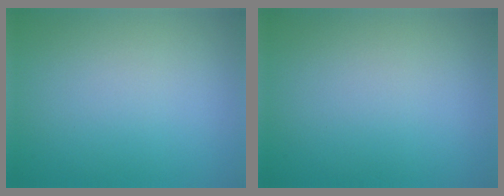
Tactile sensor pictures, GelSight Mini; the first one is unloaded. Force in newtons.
{"total": 0.0}